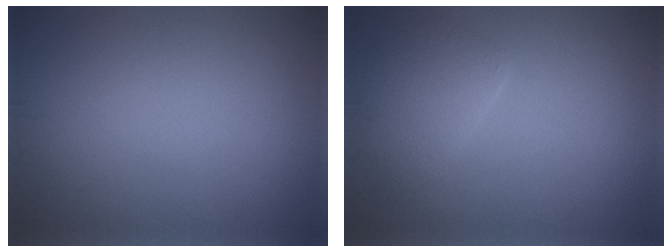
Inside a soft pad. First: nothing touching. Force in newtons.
{"total": 2.9, "press": 2.9, "slide": 0.2}